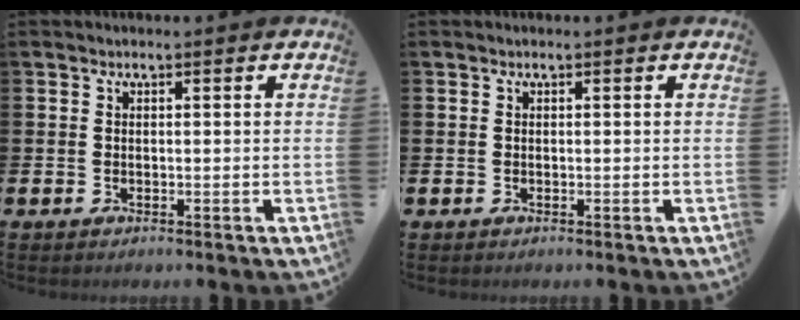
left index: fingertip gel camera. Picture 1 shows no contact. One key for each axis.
{"total": 0.0}